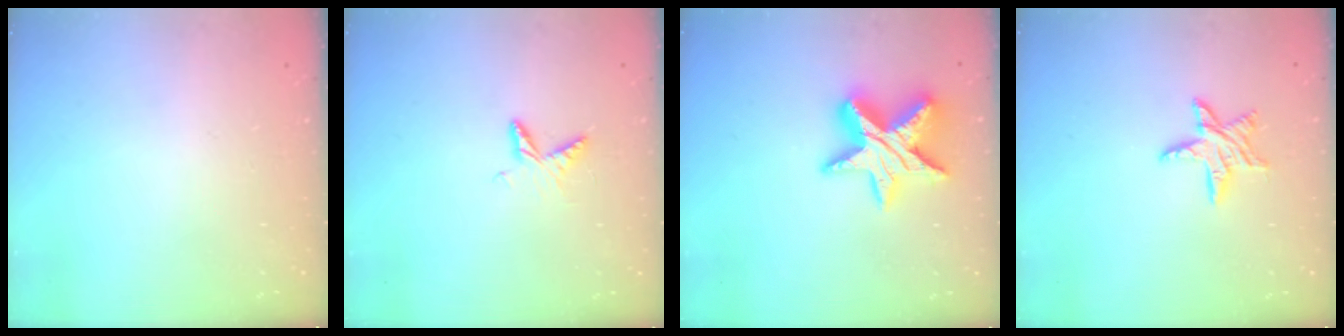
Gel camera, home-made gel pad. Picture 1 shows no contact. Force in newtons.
{"total": 6.2, "press": 6.2, "slide": 0.6}
{"total": 15.6, "press": 15.6, "slide": 0.9}
{"total": 8.8, "press": 8.8, "slide": 0.6}